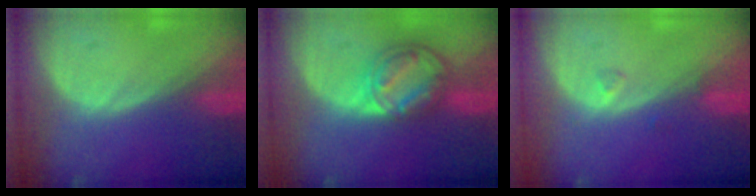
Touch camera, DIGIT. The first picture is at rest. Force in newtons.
{"total": 8.4, "press": 7.0, "slide": 4.6}
{"total": 1.0, "press": 1.0, "slide": 0.2}